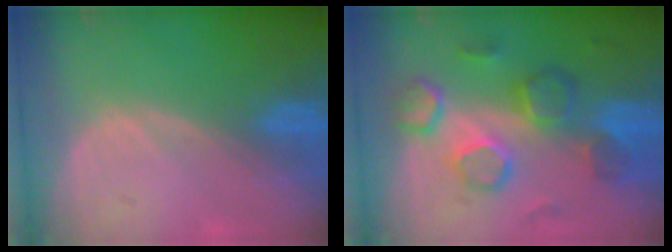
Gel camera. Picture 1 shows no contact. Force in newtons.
{"total": 9.4, "press": 8.8, "slide": 3.4}